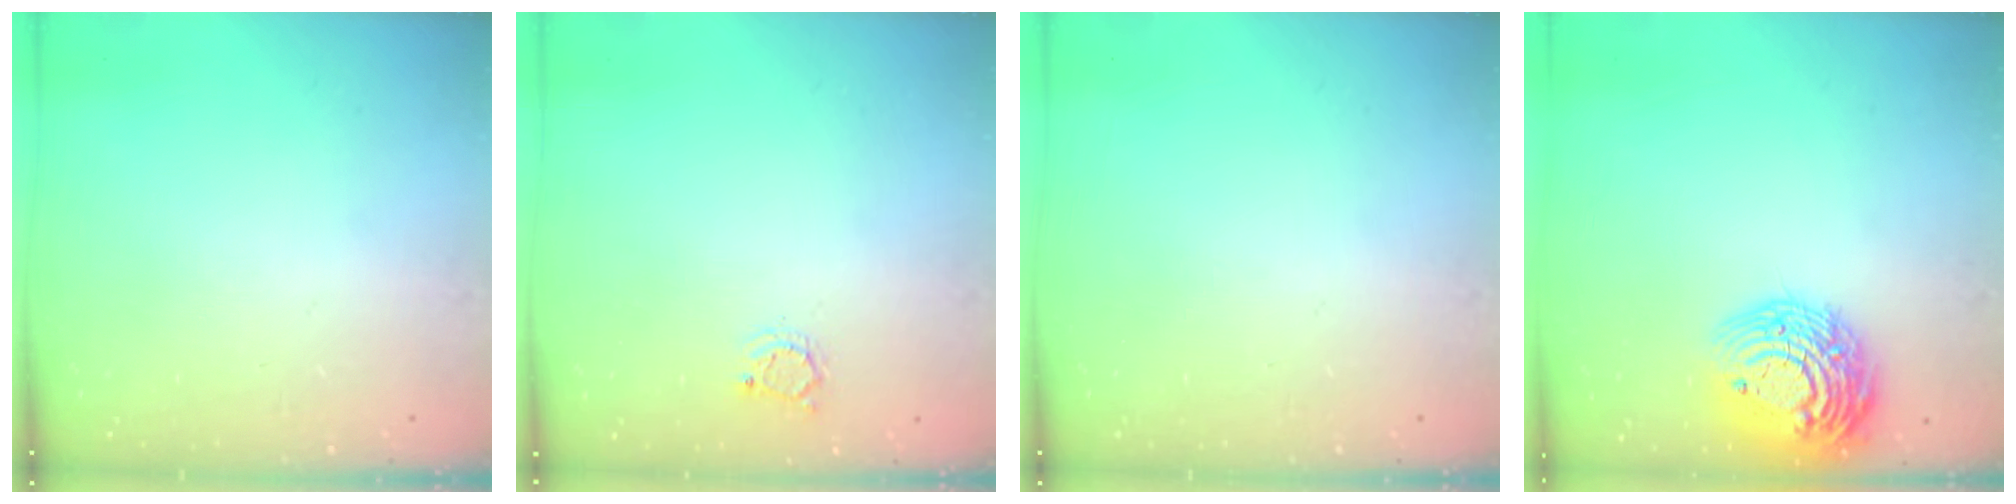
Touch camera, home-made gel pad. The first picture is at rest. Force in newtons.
{"total": 2.8, "press": 2.8, "slide": 0.3}
{"total": 0.0}
{"total": 16.7, "press": 16.7, "slide": 1.4}